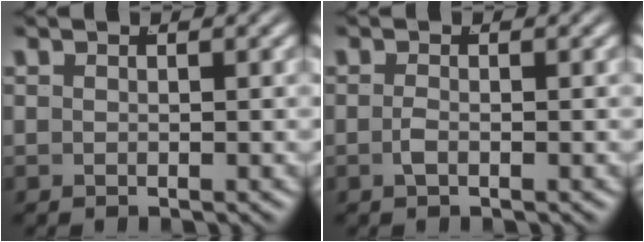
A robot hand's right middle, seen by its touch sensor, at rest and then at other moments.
{"total": 0.9, "force": [-0.6, 0.0, 0.7], "torque": [-0.022, -0.011, -0.007]}